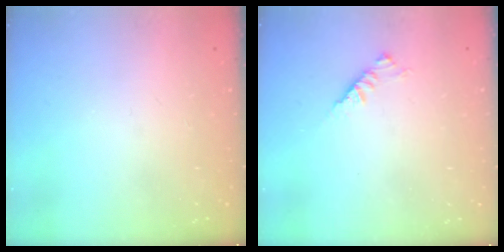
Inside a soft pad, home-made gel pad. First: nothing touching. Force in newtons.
{"total": 2.9, "press": 2.8, "slide": 0.7}